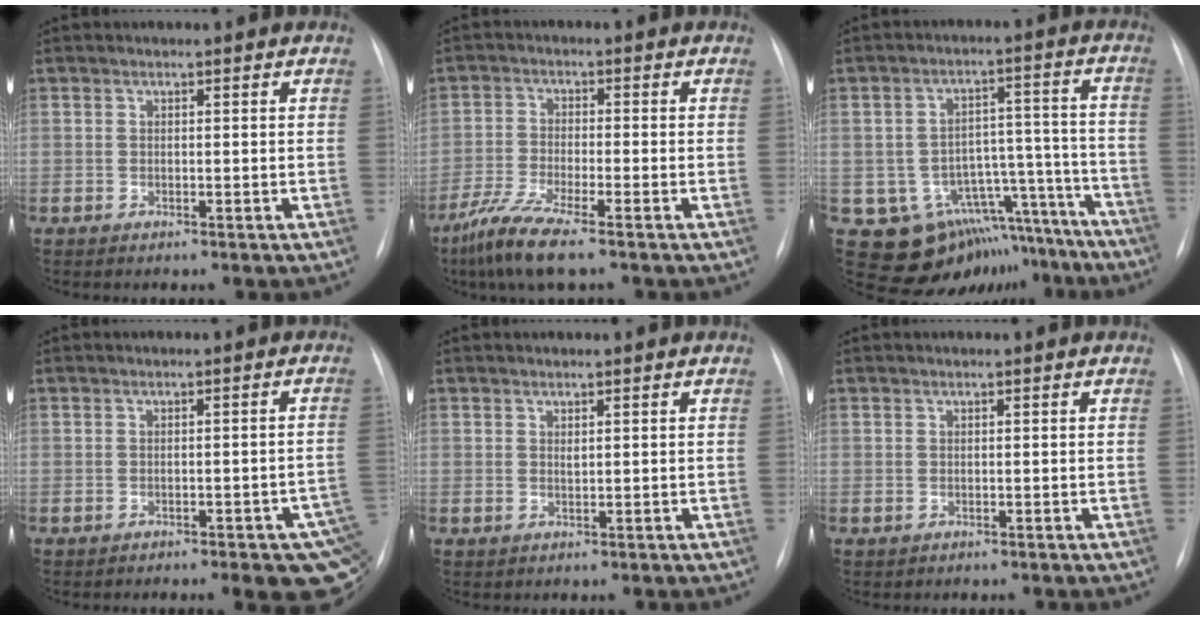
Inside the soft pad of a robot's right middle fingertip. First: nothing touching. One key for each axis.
{"total": 7.2, "fx": -5.1, "fy": 0.4, "fz": 5.0, "tx": -0.112, "ty": -0.022, "tz": -0.102}
{"total": 16.3, "fx": -11.4, "fy": 9.9, "fz": 6.3, "tx": -0.061, "ty": 0.072, "tz": -0.137}
{"total": 9.0, "fx": -4.1, "fy": 2.6, "fz": 7.6, "tx": -0.077, "ty": 0.015, "tz": -0.045}
{"total": 0.7, "fx": 0.5, "fy": 0.1, "fz": 0.4, "tx": -0.007, "ty": 0.001, "tz": 0.011}
{"total": 0.0}